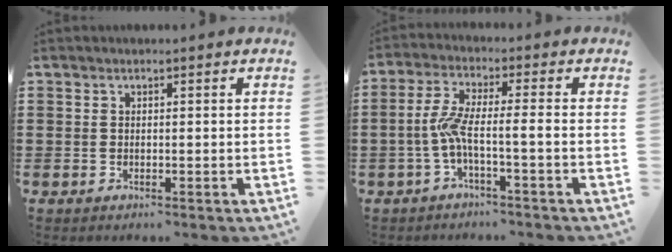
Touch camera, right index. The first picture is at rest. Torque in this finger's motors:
{"motor_torque": [1.35, -0.68, 0.55, 0.21]}